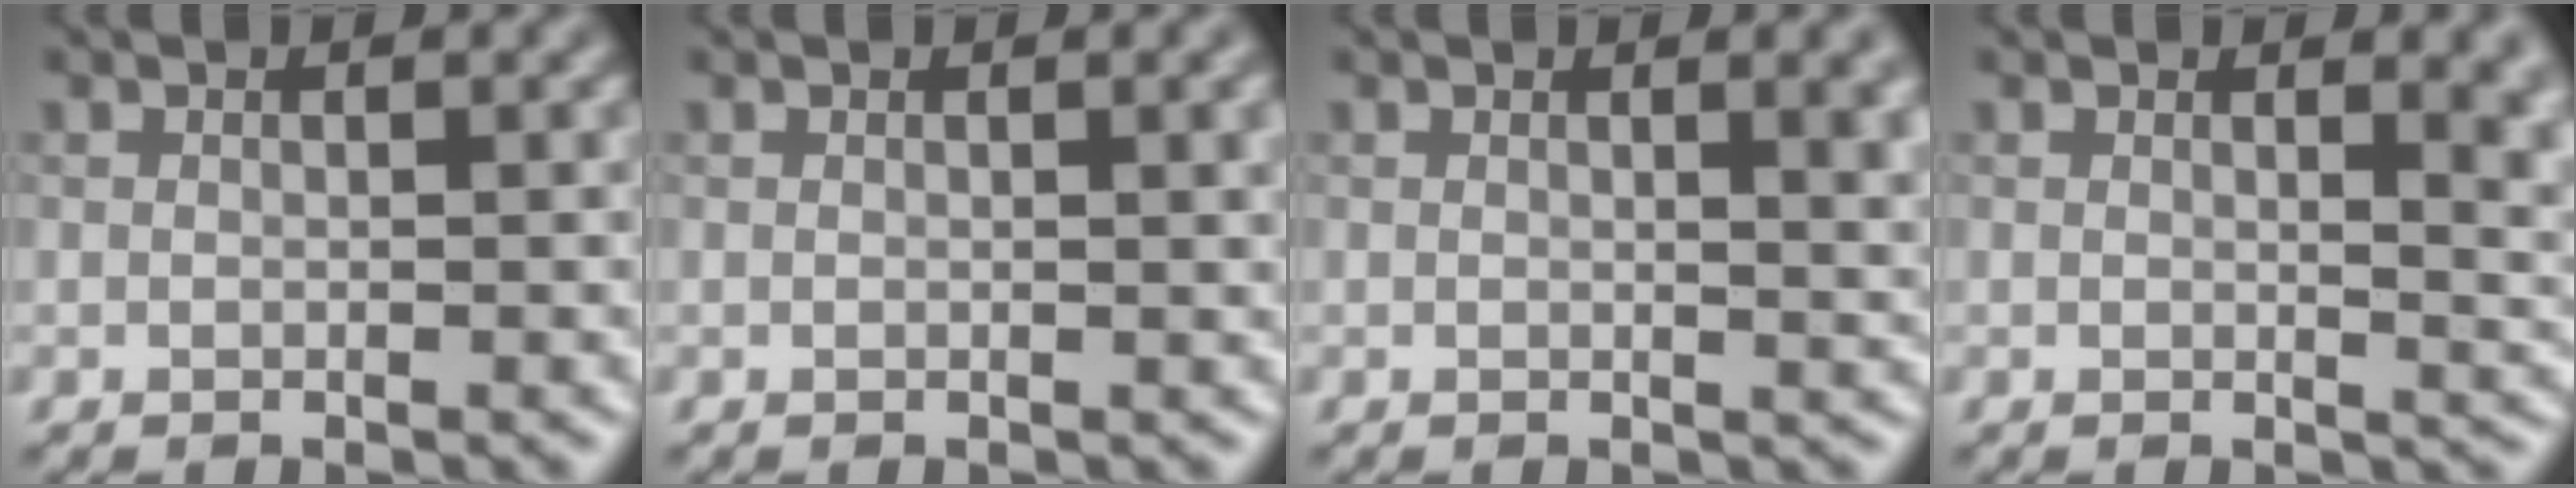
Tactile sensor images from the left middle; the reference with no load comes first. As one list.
[{"total": 1.8, "force": [0.6, 0.6, 1.6], "torque": [-0.016, 0.005, 0.006]}, {"total": 3.6, "force": [1.2, 1.3, 3.1], "torque": [-0.024, 0.003, 0.014]}, {"total": 5.0, "force": [1.9, 2.1, 4.1], "torque": [-0.022, -0.002, 0.026]}]